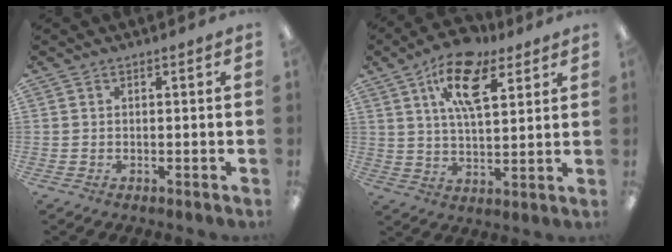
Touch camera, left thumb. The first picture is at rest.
{"total": 14.8, "force": [8.1, 6.6, 10.4], "torque": [-0.171, -0.021, 0.141]}